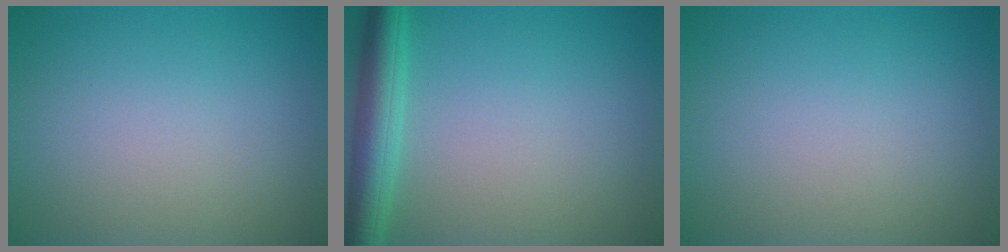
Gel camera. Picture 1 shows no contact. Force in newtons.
{"total": 4.5, "press": 4.5, "slide": 0.2}
{"total": 0.0}